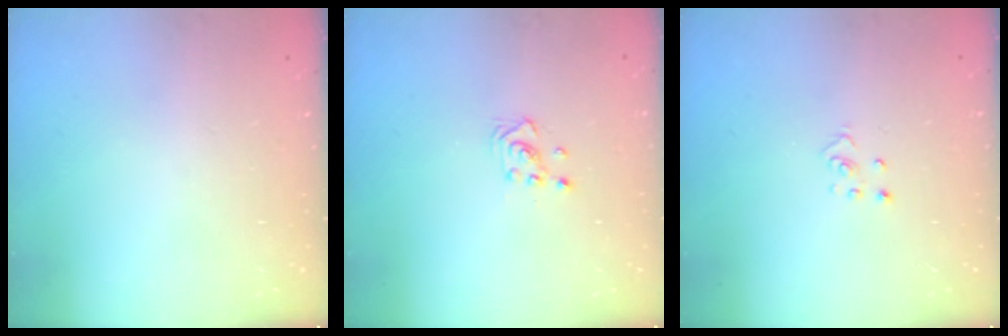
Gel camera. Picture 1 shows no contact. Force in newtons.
{"total": 2.8, "press": 2.8, "slide": 0.3}
{"total": 2.3, "press": 2.3, "slide": 0.2}